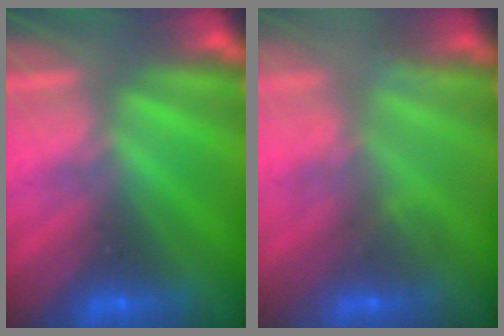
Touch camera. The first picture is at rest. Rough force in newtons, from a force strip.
{"total": 2.8}